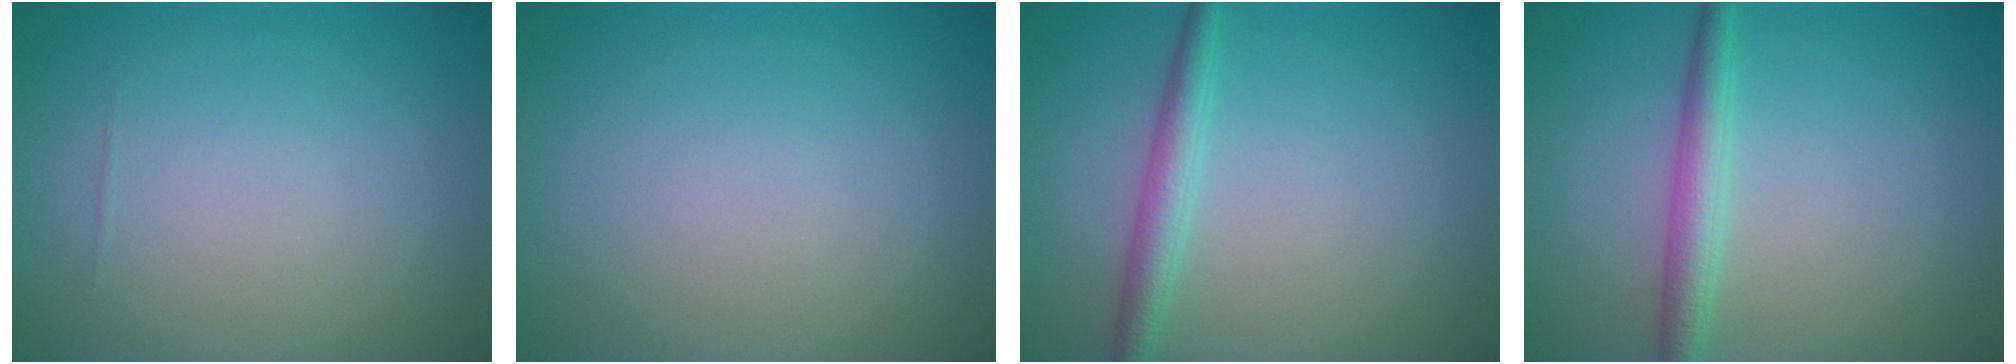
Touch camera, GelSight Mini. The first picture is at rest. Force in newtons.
{"total": 0.0}
{"total": 2.5, "press": 2.5, "slide": 0.0}
{"total": 2.8, "press": 2.8, "slide": 0.0}